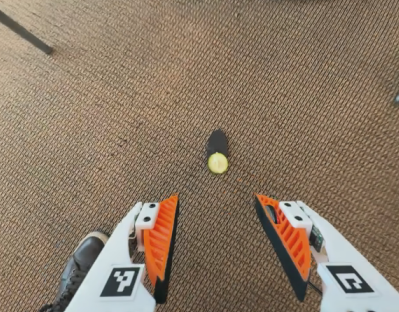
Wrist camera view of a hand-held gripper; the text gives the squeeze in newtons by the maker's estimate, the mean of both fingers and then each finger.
{"total": 0.0}